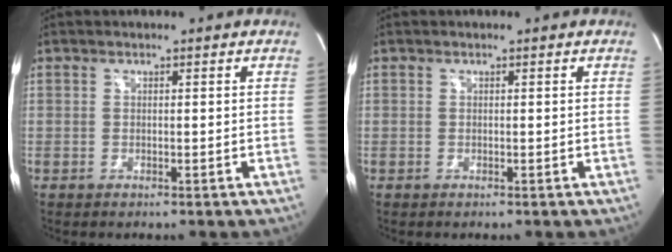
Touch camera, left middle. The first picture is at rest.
{"total": 0.0}